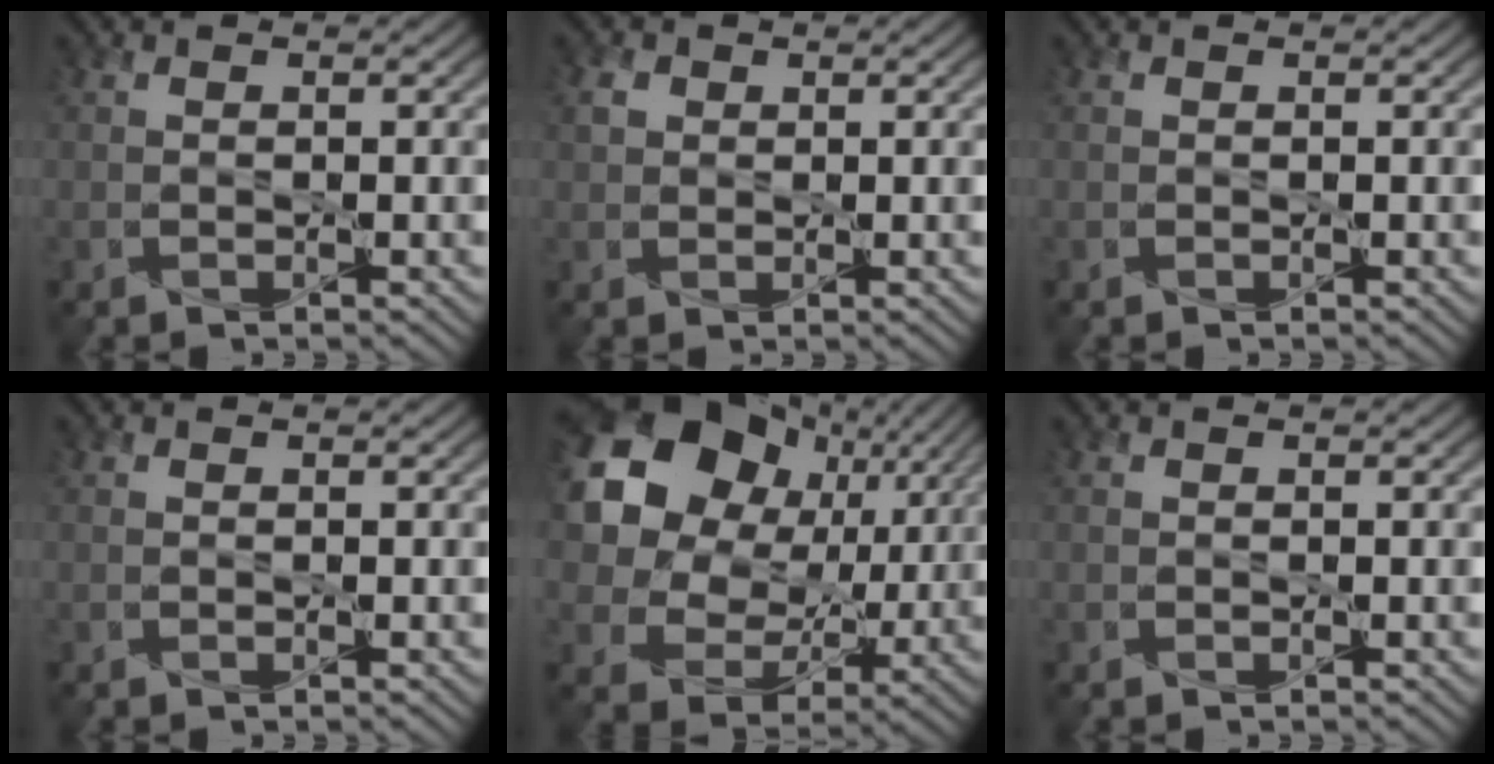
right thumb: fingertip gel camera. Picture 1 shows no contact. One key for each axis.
{"total": 1.6, "fx": 0.6, "fy": 1.4, "fz": 0.6, "tx": -0.017, "ty": 0.002, "tz": 0.011}
{"total": 0.0}
{"total": 0.0}
{"total": 18.2, "fx": 6.7, "fy": 14.6, "fz": 8.7, "tx": -0.242, "ty": 0.051, "tz": 0.139}
{"total": 0.0}